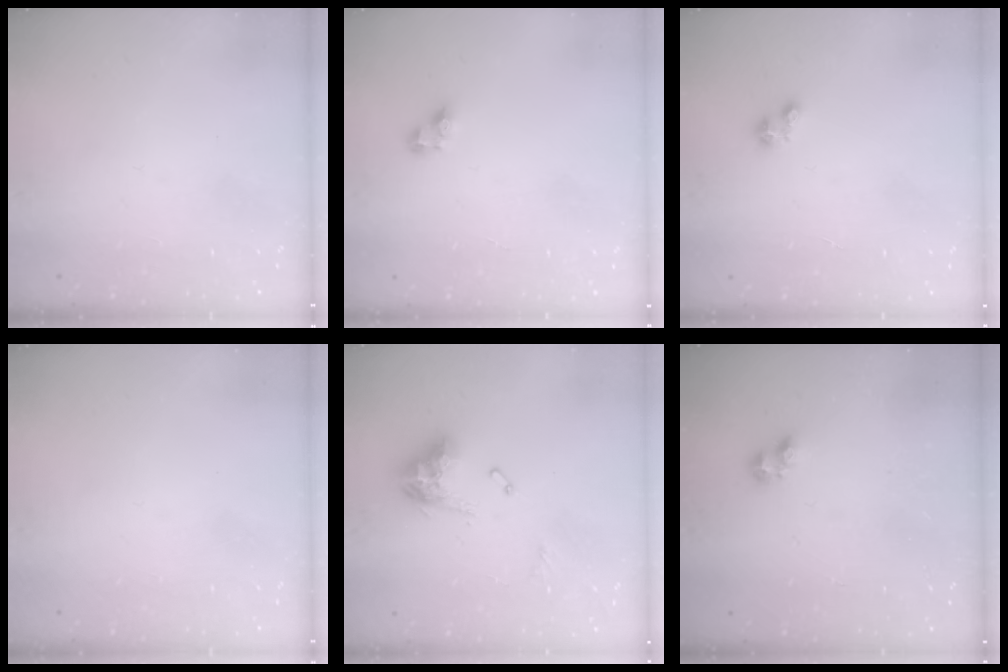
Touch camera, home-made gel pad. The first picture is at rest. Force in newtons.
{"total": 3.4, "press": 3.4, "slide": 0.4}
{"total": 1.9, "press": 1.8, "slide": 0.2}
{"total": 0.0}
{"total": 11.0, "press": 10.9, "slide": 1.3}
{"total": 2.8, "press": 2.7, "slide": 0.5}